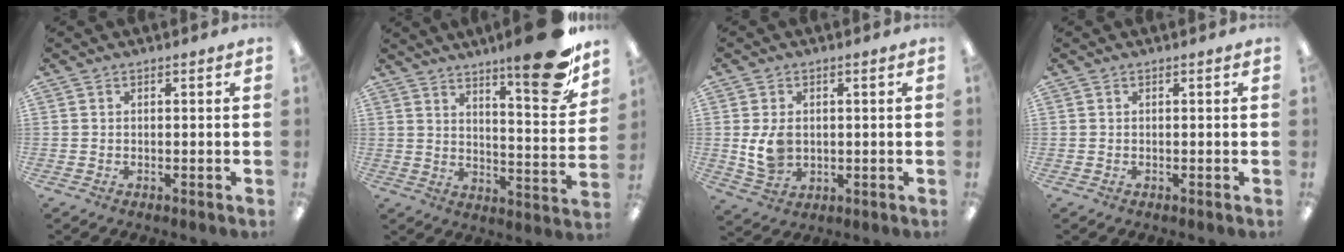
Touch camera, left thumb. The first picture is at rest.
{"total": 17.6, "force": [12.3, 3.7, 12.0], "torque": [-0.159, -0.087, 0.193]}
{"total": 6.6, "force": [0.3, 4.8, 4.5], "torque": [-0.095, 0.001, 0.006]}
{"total": 0.0}